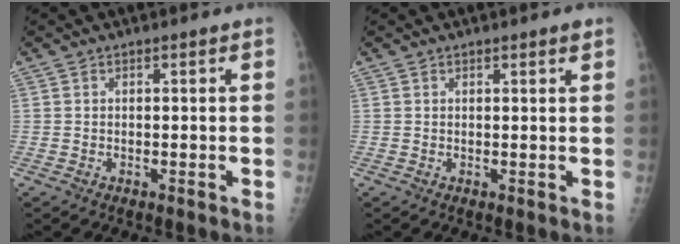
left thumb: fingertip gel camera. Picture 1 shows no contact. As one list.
[{"total": 1.0, "force": [0.7, 0.3, 0.5], "torque": [-0.003, -0.004, 0.010]}]